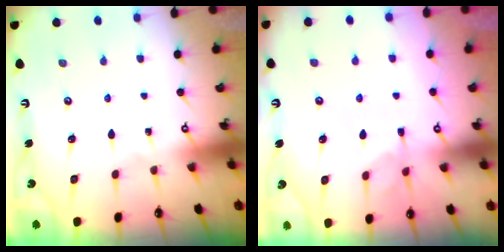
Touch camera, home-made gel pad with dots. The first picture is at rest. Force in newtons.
{"total": 1.2, "press": 0.5, "slide": 1.1}